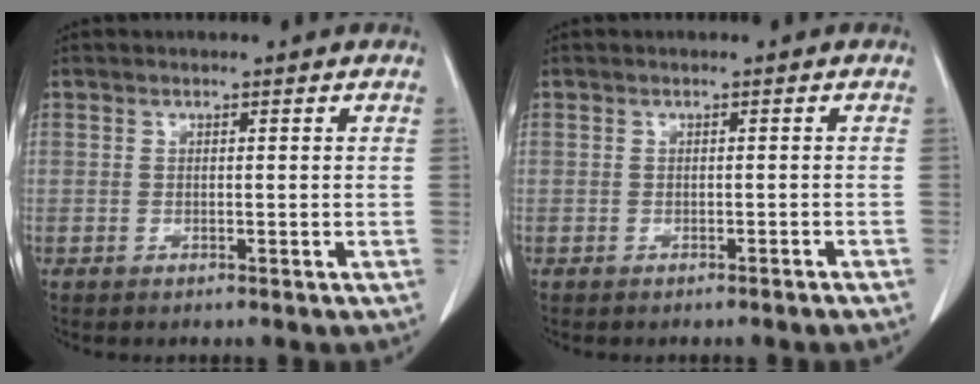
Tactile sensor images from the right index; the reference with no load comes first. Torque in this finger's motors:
{"motor_torque": [-0.16, -0.12, -0.09, 0.00]}